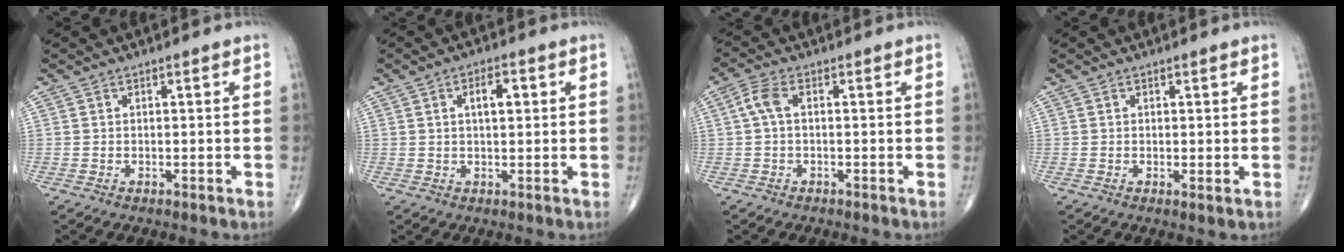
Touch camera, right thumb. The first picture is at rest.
{"total": 4.4, "force": [1.2, 1.9, 3.7], "torque": [-0.052, 0.004, 0.017]}
{"total": 3.4, "force": [0.2, 1.5, 3.1], "torque": [-0.076, 0.010, 0.000]}
{"total": 1.0, "force": [0.3, 0.3, 0.9], "torque": [-0.018, -0.005, 0.003]}